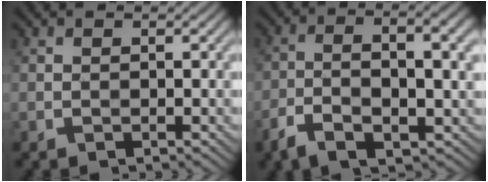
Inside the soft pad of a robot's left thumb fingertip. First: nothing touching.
{"total": 10.1, "force": [-3.2, 3.8, 8.8], "torque": [-0.163, -0.015, -0.054]}